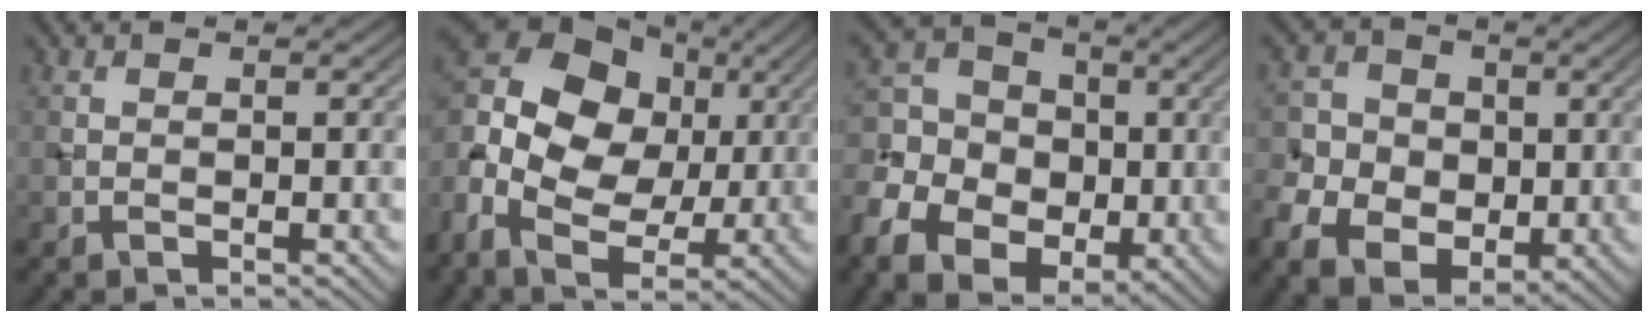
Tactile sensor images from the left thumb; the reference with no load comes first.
{"total": 15.6, "force": [1.0, 10.9, 11.1], "torque": [-0.251, 0.009, 0.013]}
{"total": 11.2, "force": [-2.2, 9.1, 6.2], "torque": [-0.165, -0.013, -0.052]}
{"total": 9.3, "force": [-0.7, 8.1, 4.5], "torque": [-0.125, -0.011, -0.024]}